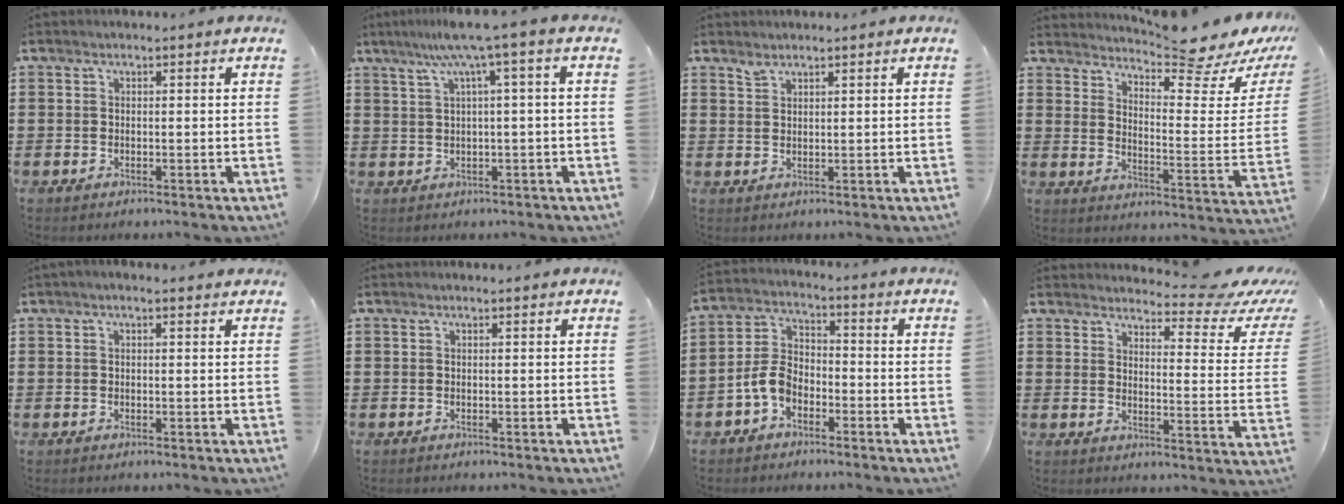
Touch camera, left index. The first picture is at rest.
{"total": 6.3, "force": [2.4, -0.4, 5.8], "torque": [-0.117, -0.004, 0.037]}
{"total": 1.6, "force": [1.5, 0.4, 0.3], "torque": [-0.009, 0.000, 0.029]}
{"total": 6.5, "force": [6.0, -0.9, 2.3], "torque": [-0.051, -0.065, 0.094]}
{"total": 0.7, "force": [0.2, 0.2, 0.7], "torque": [-0.013, 0.003, 0.004]}
{"total": 0.0}
{"total": 5.7, "force": [-3.1, 3.4, 3.3], "torque": [-0.095, 0.004, -0.069]}
{"total": 5.0, "force": [4.3, 0.9, 2.3], "torque": [-0.045, -0.034, 0.065]}